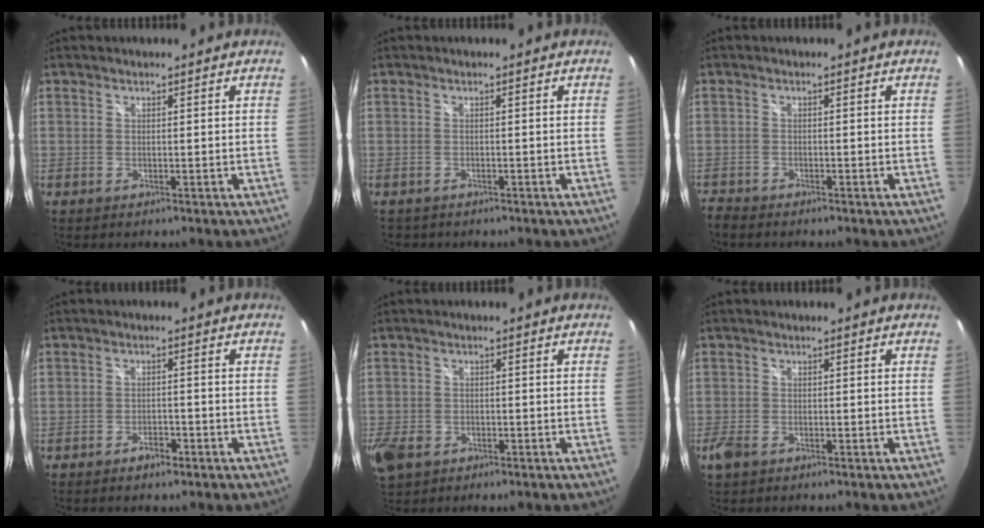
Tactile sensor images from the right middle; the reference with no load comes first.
{"total": 1.1, "force": [-0.8, 0.7, 0.3], "torque": [-0.009, -0.003, -0.012]}
{"total": 2.2, "force": [-2.2, 0.2, 0.3], "torque": [-0.018, -0.012, -0.049]}
{"total": 2.3, "force": [-1.7, 0.8, 1.3], "torque": [-0.027, 0.001, -0.027]}
{"total": 8.9, "force": [-4.5, 6.2, 4.6], "torque": [-0.134, -0.021, -0.082]}
{"total": 3.0, "force": [-2.0, 1.7, 1.5], "torque": [-0.037, -0.007, -0.039]}